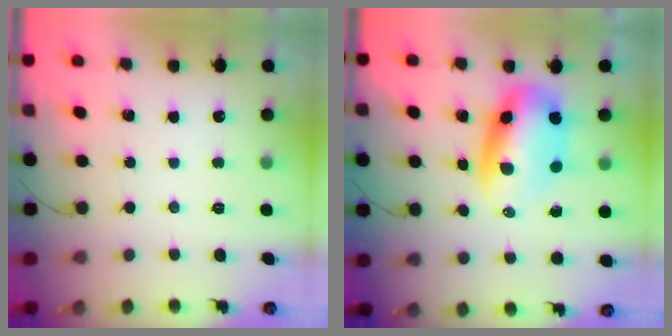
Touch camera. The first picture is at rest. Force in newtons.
{"total": 9.7, "press": 9.4, "slide": 2.4}